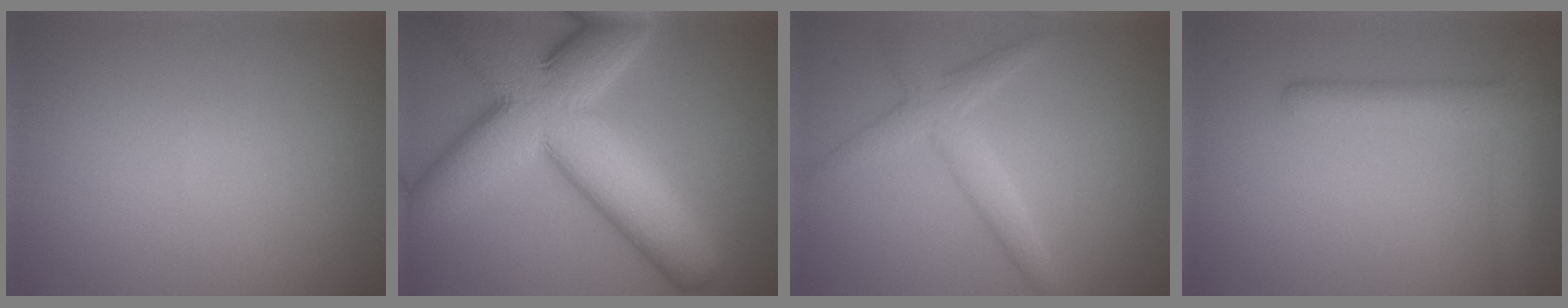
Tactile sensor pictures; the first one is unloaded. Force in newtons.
{"total": 12.9, "press": 12.9, "slide": 0.4}
{"total": 2.9, "press": 2.9, "slide": 0.1}
{"total": 3.5, "press": 3.5, "slide": 0.2}